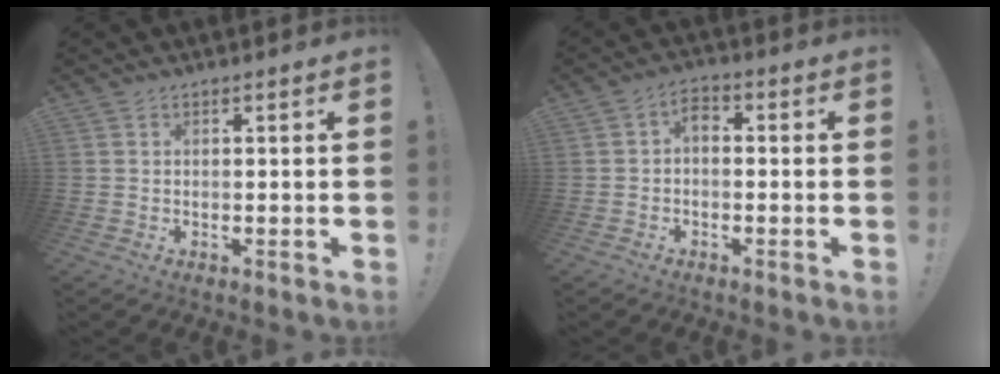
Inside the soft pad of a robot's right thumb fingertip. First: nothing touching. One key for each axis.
{"total": 3.1, "fx": -1.0, "fy": 1.8, "fz": 2.3, "tx": -0.041, "ty": 0.008, "tz": -0.020}